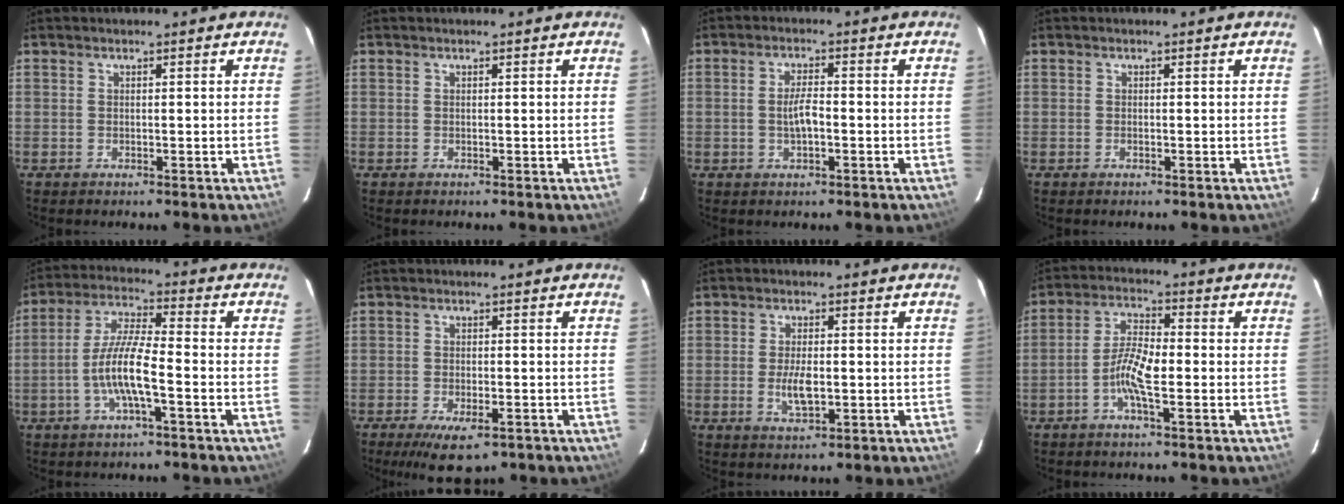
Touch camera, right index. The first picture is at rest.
{"total": 0.0}
{"total": 3.6, "force": [-0.7, 1.1, 3.4], "torque": [-0.062, 0.004, -0.010]}
{"total": 0.0}
{"total": 8.8, "force": [-3.1, 1.1, 8.2], "torque": [-0.170, 0.007, -0.061]}
{"total": 7.4, "force": [-4.7, 2.7, 5.0], "torque": [-0.109, -0.025, -0.074]}
{"total": 4.9, "force": [-0.8, 2.1, 4.3], "torque": [-0.083, -0.003, -0.012]}
{"total": 6.5, "force": [-2.2, 1.4, 6.0], "torque": [-0.123, 0.011, -0.048]}